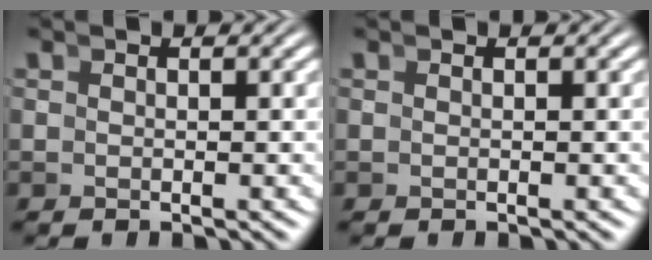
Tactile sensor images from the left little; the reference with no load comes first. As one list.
[{"total": 0.0}]